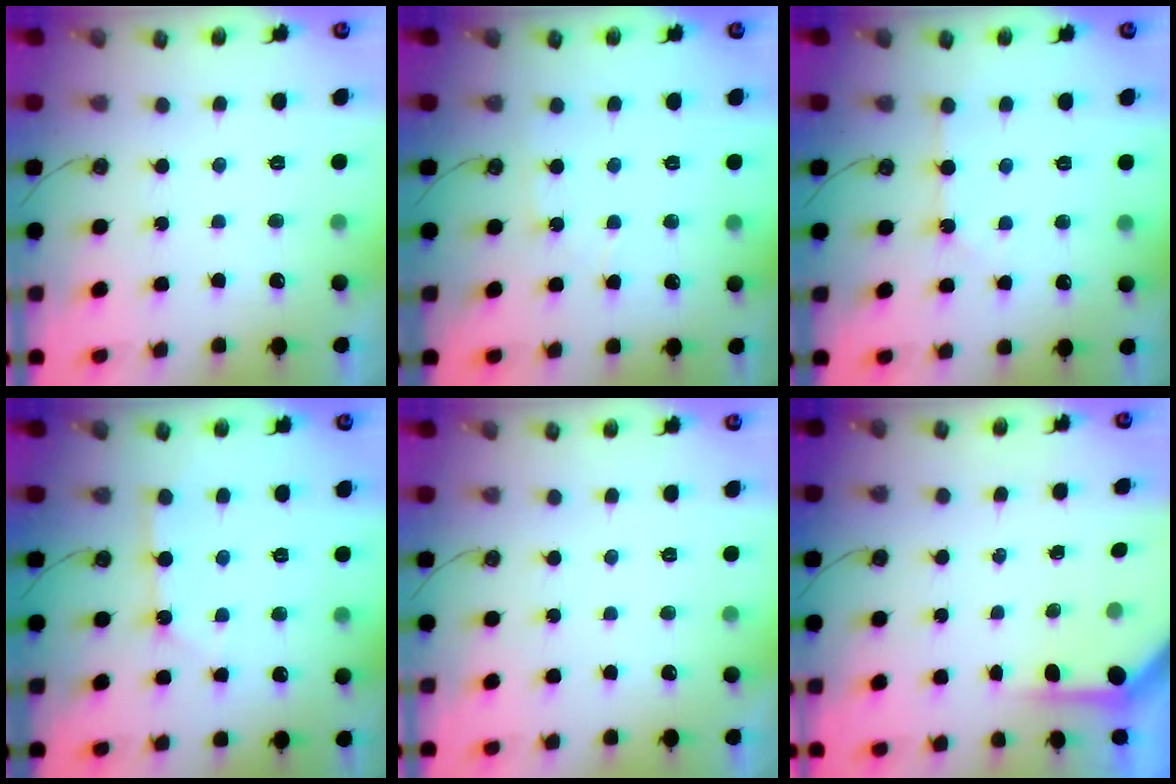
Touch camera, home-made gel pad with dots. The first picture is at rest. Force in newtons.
{"total": 5.6, "press": 5.6, "slide": 0.8}
{"total": 1.9, "press": 1.8, "slide": 0.4}
{"total": 2.7, "press": 2.7, "slide": 0.4}
{"total": 0.0}
{"total": 3.7, "press": 3.7, "slide": 0.3}